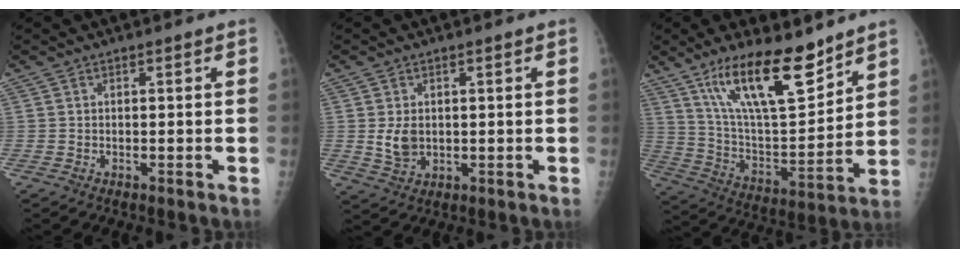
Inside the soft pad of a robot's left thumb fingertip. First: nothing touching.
{"total": 4.3, "force": [0.4, 3.1, 2.9], "torque": [-0.044, -0.010, 0.016]}
{"total": 19.2, "force": [12.9, 5.9, 12.9], "torque": [-0.188, -0.077, 0.237]}